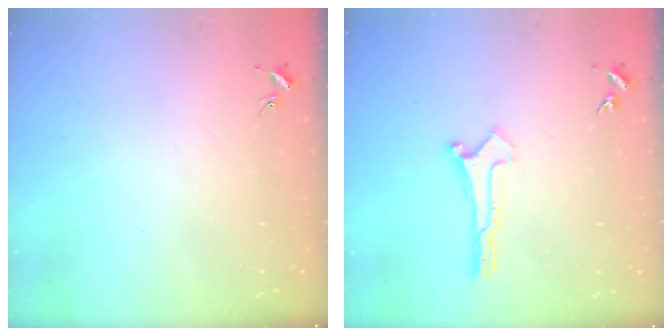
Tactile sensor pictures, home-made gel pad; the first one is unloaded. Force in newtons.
{"total": 0.0}